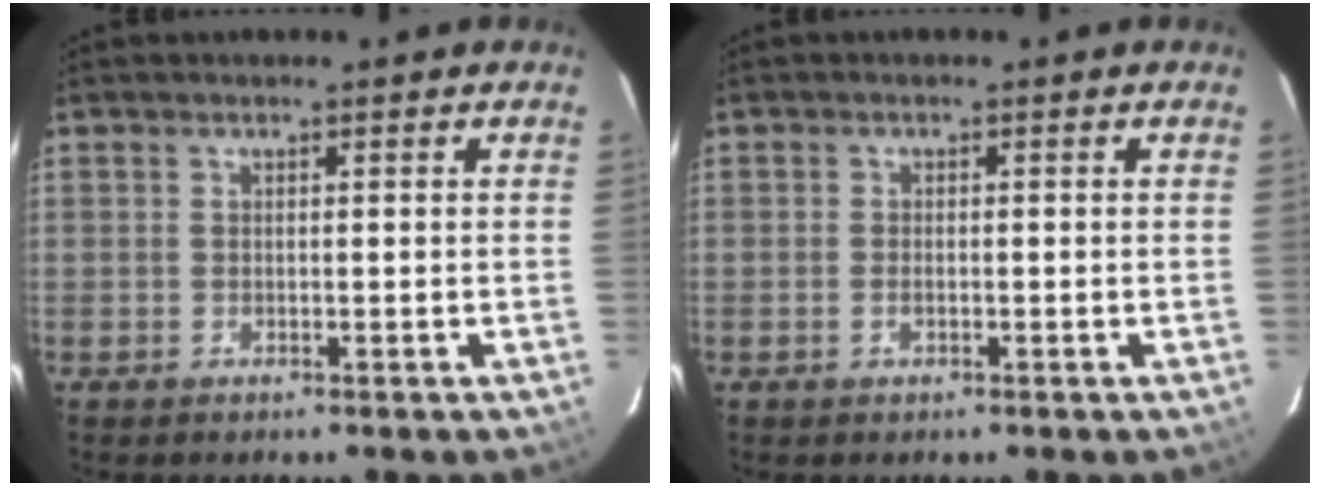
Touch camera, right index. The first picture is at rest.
{"total": 1.4, "force": [-0.5, 0.8, 1.0], "torque": [-0.021, 0.001, -0.010]}